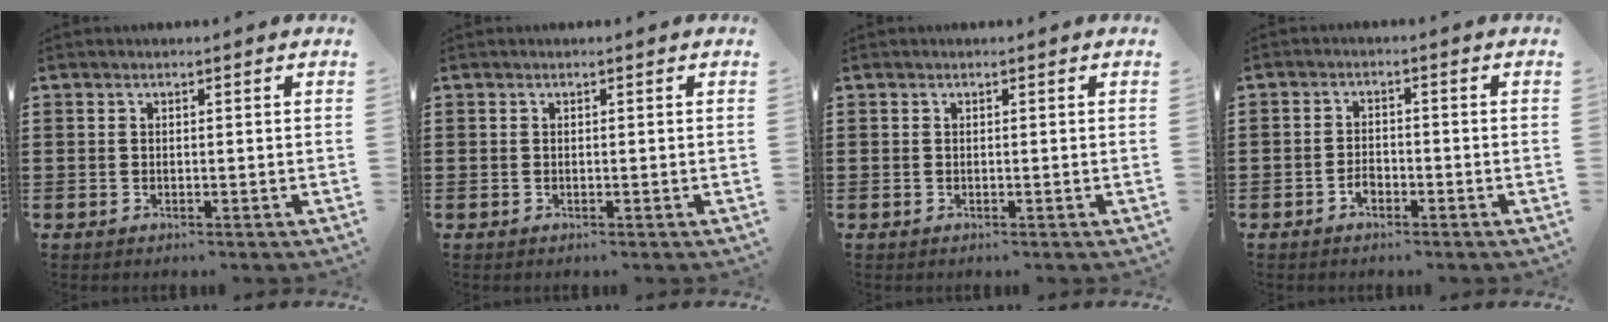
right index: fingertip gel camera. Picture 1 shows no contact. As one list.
[{"total": 0.0}, {"total": 0.0}, {"total": 2.0, "force": [-1.2, 1.2, 1.0], "torque": [-0.023, 0.001, -0.025]}]